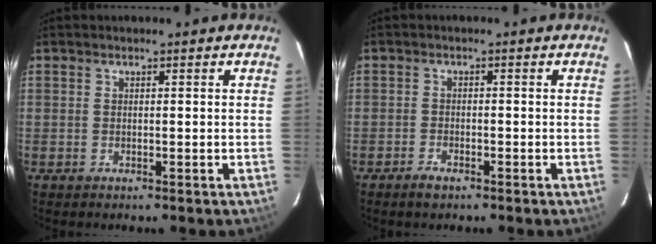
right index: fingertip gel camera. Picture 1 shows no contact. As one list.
[{"total": 2.2, "force": [-1.7, 0.8, 1.0], "torque": [-0.025, 0.000, -0.033]}]